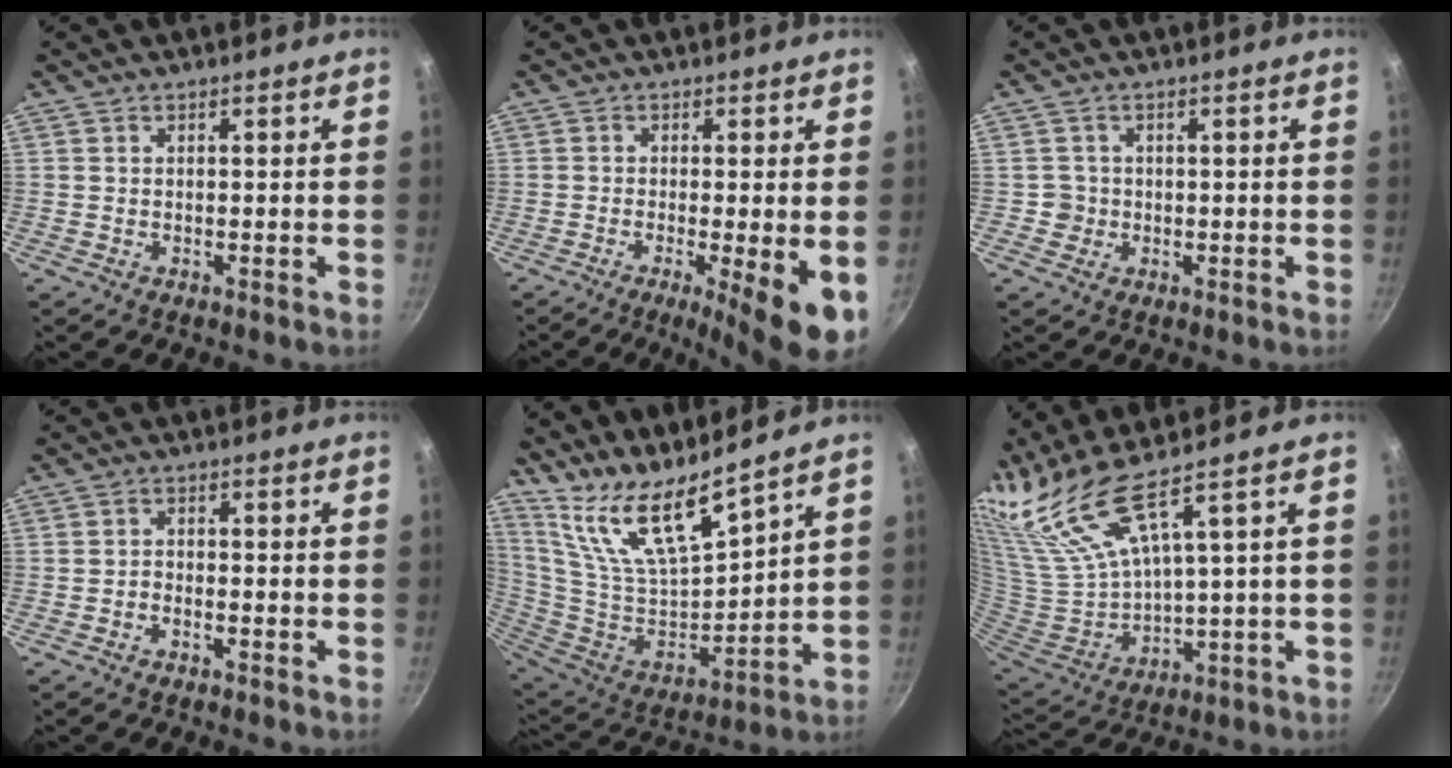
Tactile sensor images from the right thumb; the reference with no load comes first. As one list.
[{"total": 8.9, "force": [-2.4, 1.3, 8.5], "torque": [-0.120, -0.007, -0.032]}, {"total": 2.1, "force": [-0.1, 2.1, 0.1], "torque": [0.016, 0.007, -0.001]}, {"total": 1.6, "force": [-1.2, 0.7, 0.9], "torque": [-0.019, 0.013, -0.024]}, {"total": 16.7, "force": [13.7, 3.2, 9.0], "torque": [-0.152, -0.114, 0.277]}, {"total": 13.6, "force": [10.2, 1.2, 8.9], "torque": [-0.179, -0.060, 0.226]}]